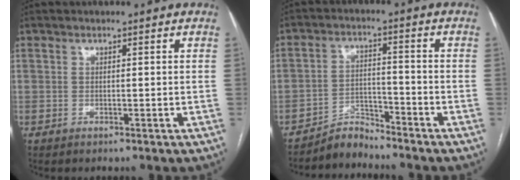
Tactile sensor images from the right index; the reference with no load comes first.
{"total": 4.3, "force": [-4.2, 0.6, -0.5], "torque": [0.015, 0.002, -0.074]}